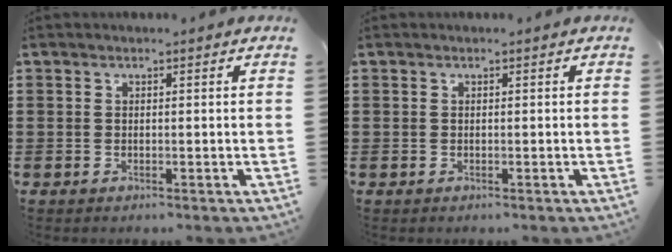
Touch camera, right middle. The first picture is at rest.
{"total": 0.0}